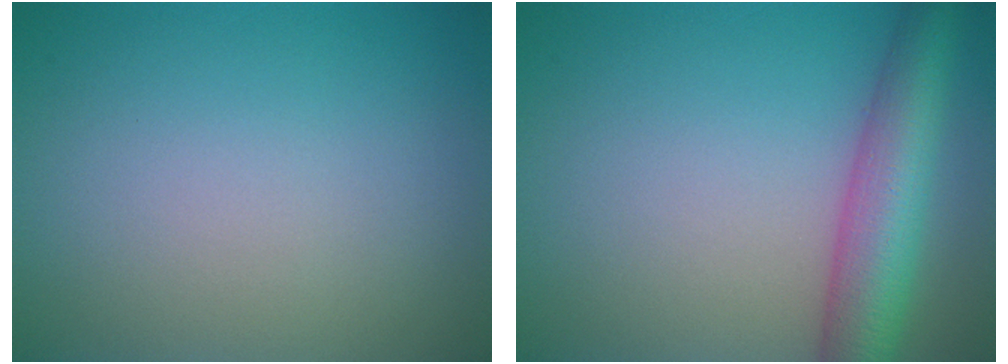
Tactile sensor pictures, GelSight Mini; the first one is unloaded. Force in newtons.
{"total": 6.7, "press": 6.7, "slide": 0.3}